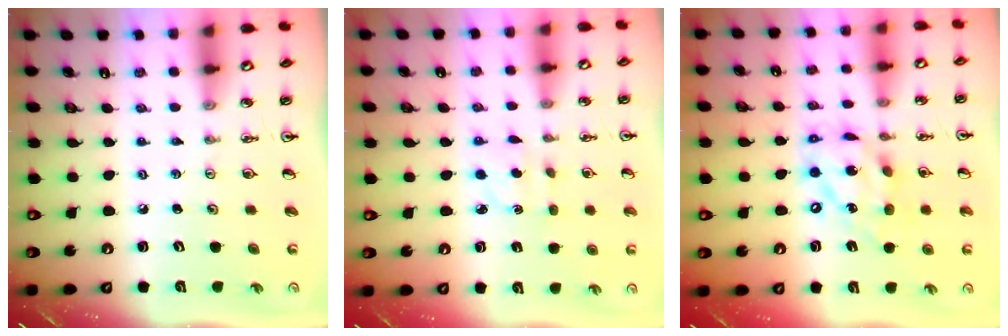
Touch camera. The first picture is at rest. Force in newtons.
{"total": 2.3, "press": 2.1, "slide": 0.8}
{"total": 14.1, "press": 14.0, "slide": 1.7}